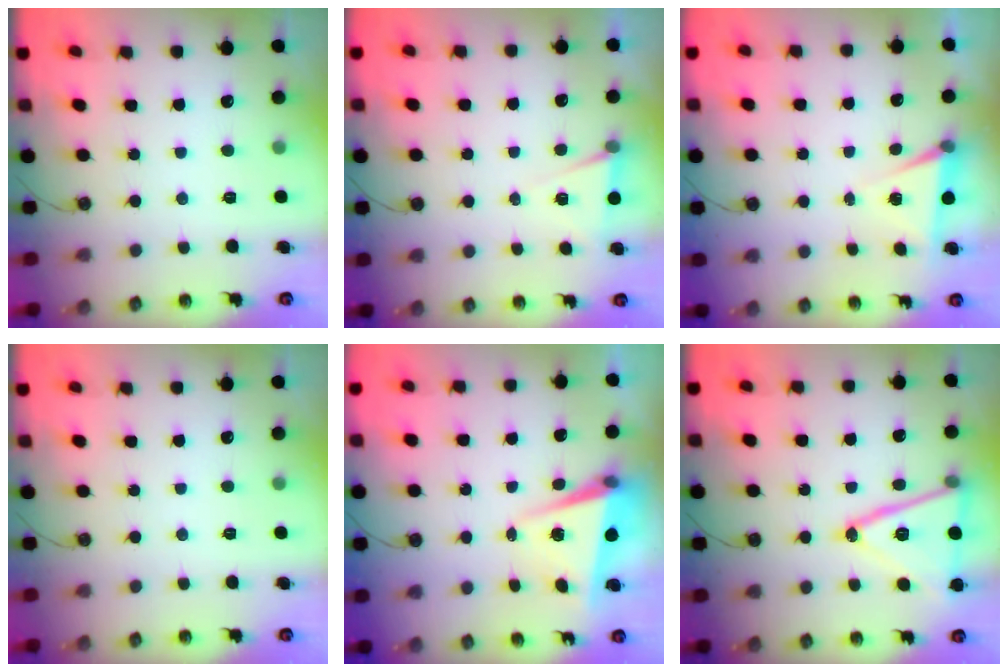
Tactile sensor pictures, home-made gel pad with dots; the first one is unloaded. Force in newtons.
{"total": 5.7, "press": 3.3, "slide": 4.6}
{"total": 5.3, "press": 2.9, "slide": 4.4}
{"total": 0.0}
{"total": 5.1, "press": 5.0, "slide": 1.4}
{"total": 18.7, "press": 18.5, "slide": 3.1}